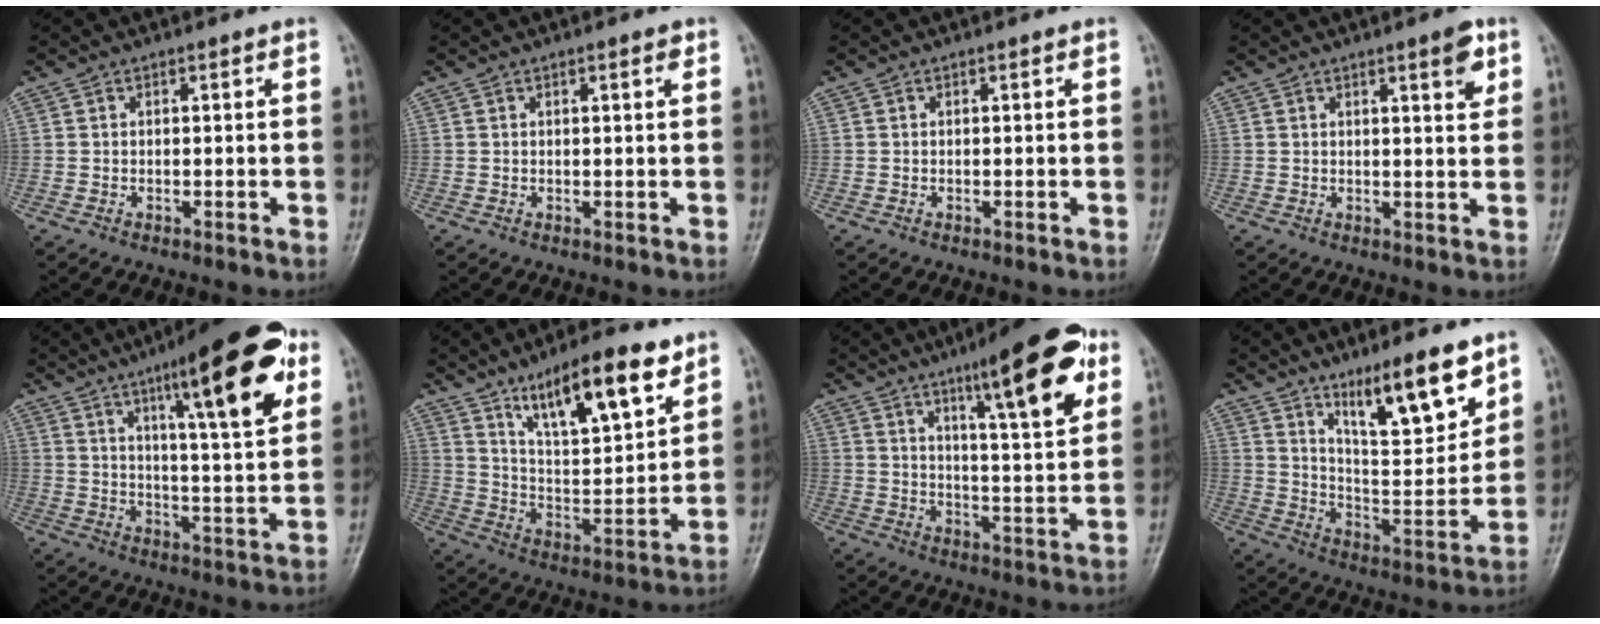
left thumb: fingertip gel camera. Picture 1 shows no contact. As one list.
[{"total": 1.1, "force": [0.6, 0.1, 1.0], "torque": [-0.015, -0.001, 0.008]}, {"total": 0.0}, {"total": 4.4, "force": [2.4, 1.0, 3.6], "torque": [-0.042, -0.013, 0.032]}, {"total": 20.0, "force": [10.1, 4.3, 16.8], "torque": [-0.217, -0.031, 0.145]}, {"total": 17.2, "force": [10.8, 5.0, 12.5], "torque": [-0.177, -0.051, 0.191]}, {"total": 17.2, "force": [9.0, 3.7, 14.2], "torque": [-0.187, -0.034, 0.133]}, {"total": 15.5, "force": [10.2, 3.7, 11.1], "torque": [-0.149, -0.069, 0.181]}]